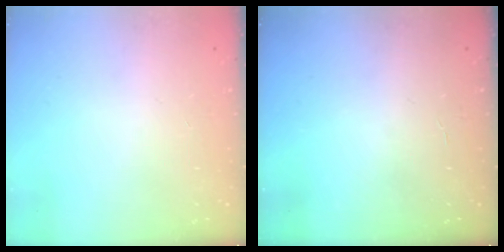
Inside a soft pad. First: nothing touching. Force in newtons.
{"total": 1.1, "press": 1.1, "slide": 0.2}